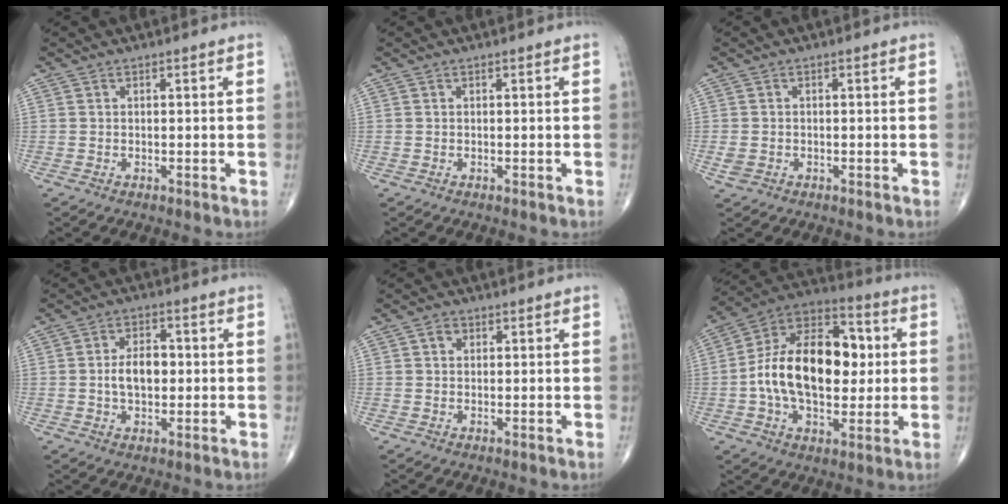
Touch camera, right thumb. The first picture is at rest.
{"total": 0.0}
{"total": 2.1, "force": [-0.6, 1.6, 1.1], "torque": [-0.027, 0.002, -0.008]}
{"total": 6.5, "force": [-0.1, 4.0, 5.1], "torque": [-0.080, 0.012, -0.004]}
{"total": 1.9, "force": [0.6, 1.6, 0.9], "torque": [-0.012, 0.004, 0.008]}
{"total": 22.3, "force": [0.7, 13.3, 17.9], "torque": [-0.276, 0.025, 0.009]}